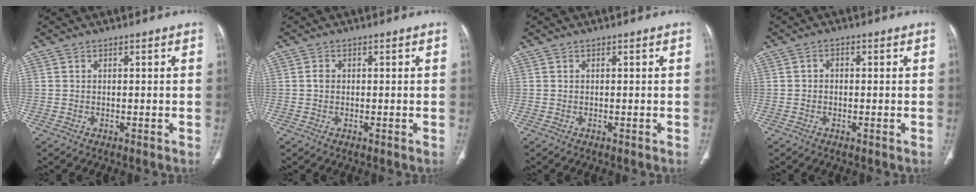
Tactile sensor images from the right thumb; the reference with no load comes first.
{"total": 1.0, "force": [0.0, 0.8, 0.5], "torque": [-0.008, 0.002, -0.003]}
{"total": 0.0}
{"total": 1.2, "force": [-0.1, 1.0, 0.7], "torque": [-0.005, 0.005, -0.006]}